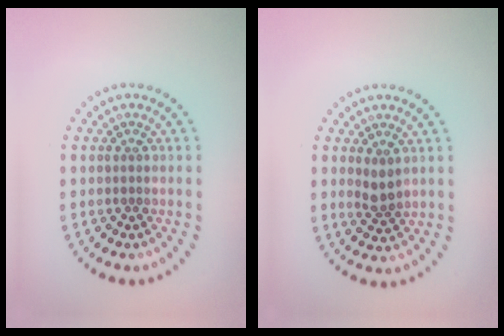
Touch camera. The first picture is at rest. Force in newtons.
{"total": 1.7, "press": 1.6, "slide": 0.6}